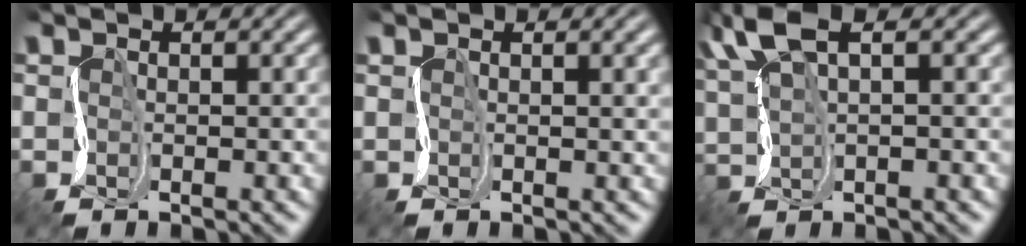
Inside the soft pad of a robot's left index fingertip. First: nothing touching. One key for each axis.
{"total": 3.4, "fx": 1.9, "fy": 1.3, "fz": 2.5, "tx": -0.032, "ty": 0.012, "tz": 0.023}
{"total": 5.4, "fx": 3.0, "fy": 1.9, "fz": 4.0, "tx": -0.108, "ty": 0.016, "tz": 0.059}